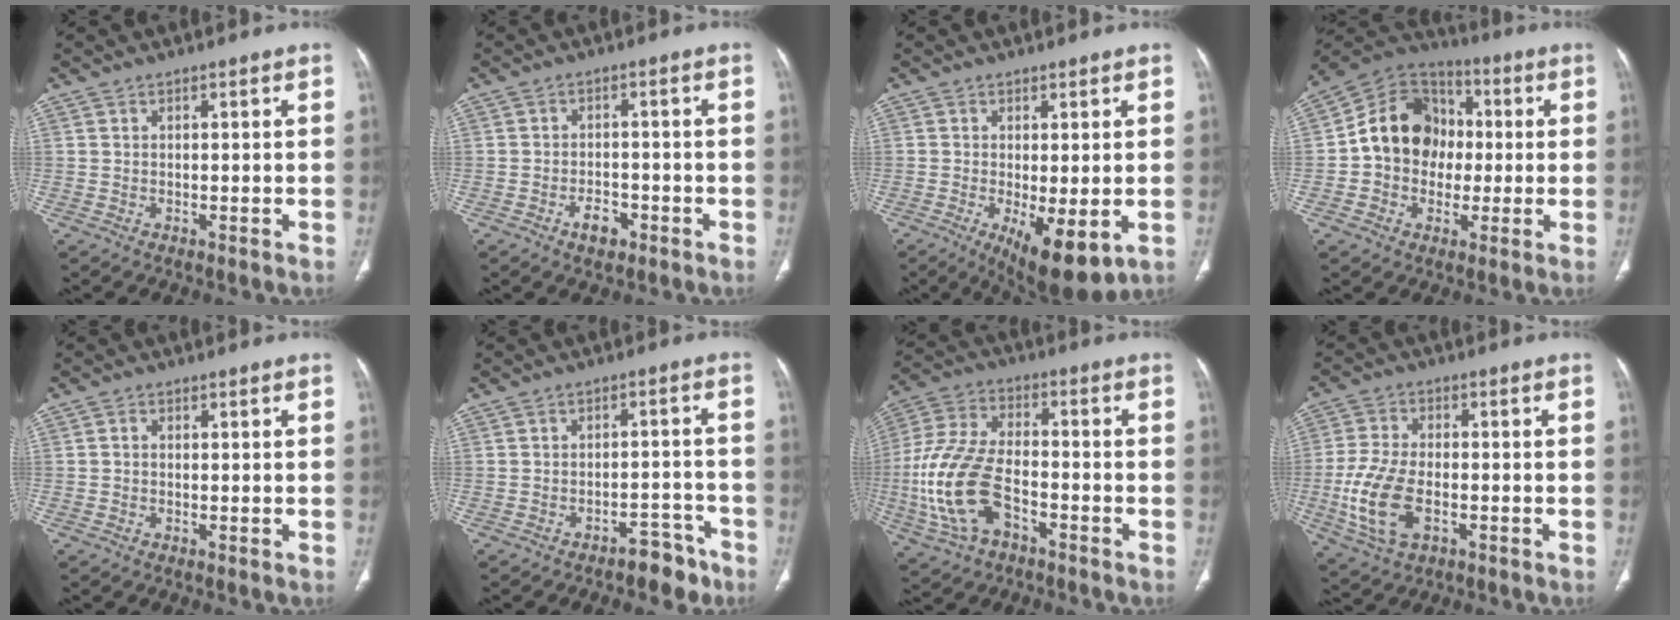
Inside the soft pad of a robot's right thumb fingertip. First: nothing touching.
{"total": 3.9, "force": [-2.2, 2.3, 2.3], "torque": [-0.027, 0.015, -0.032]}
{"total": 10.8, "force": [-3.2, 3.9, 9.5], "torque": [-0.143, -0.023, -0.038]}
{"total": 14.9, "force": [-0.1, 12.5, 8.2], "torque": [-0.098, 0.033, -0.012]}
{"total": 0.9, "force": [-0.1, 0.7, 0.5], "torque": [-0.007, 0.002, -0.005]}
{"total": 6.0, "force": [-4.5, 3.0, 2.6], "torque": [-0.019, 0.047, -0.060]}
{"total": 16.3, "force": [-5.3, 8.9, 12.5], "torque": [-0.276, 0.025, -0.102]}
{"total": 11.8, "force": [-3.1, 6.6, 9.3], "torque": [-0.203, 0.007, -0.055]}